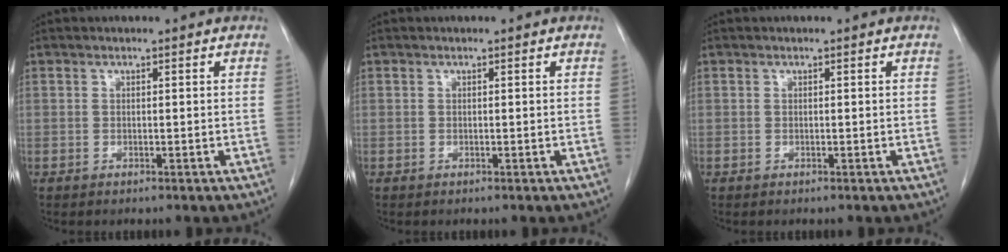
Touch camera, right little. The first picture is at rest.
{"total": 0.0}
{"total": 0.0}